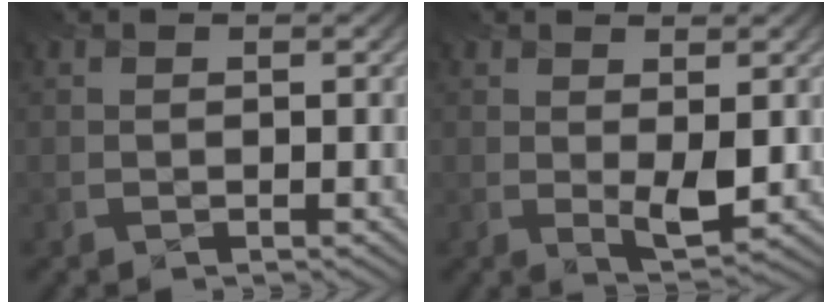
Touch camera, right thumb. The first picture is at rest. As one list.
[{"total": 3.1, "force": [0.4, 1.2, 2.9], "torque": [-0.057, -0.010, 0.012]}]